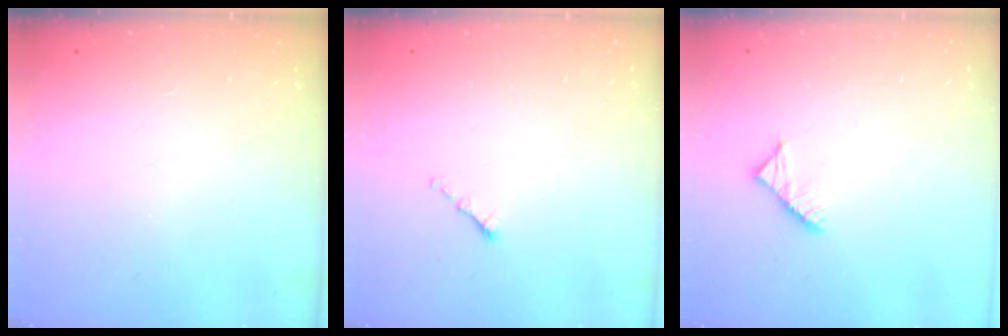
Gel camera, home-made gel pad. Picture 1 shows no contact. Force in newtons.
{"total": 0.6, "press": 0.5, "slide": 0.2}
{"total": 3.3, "press": 3.2, "slide": 0.4}